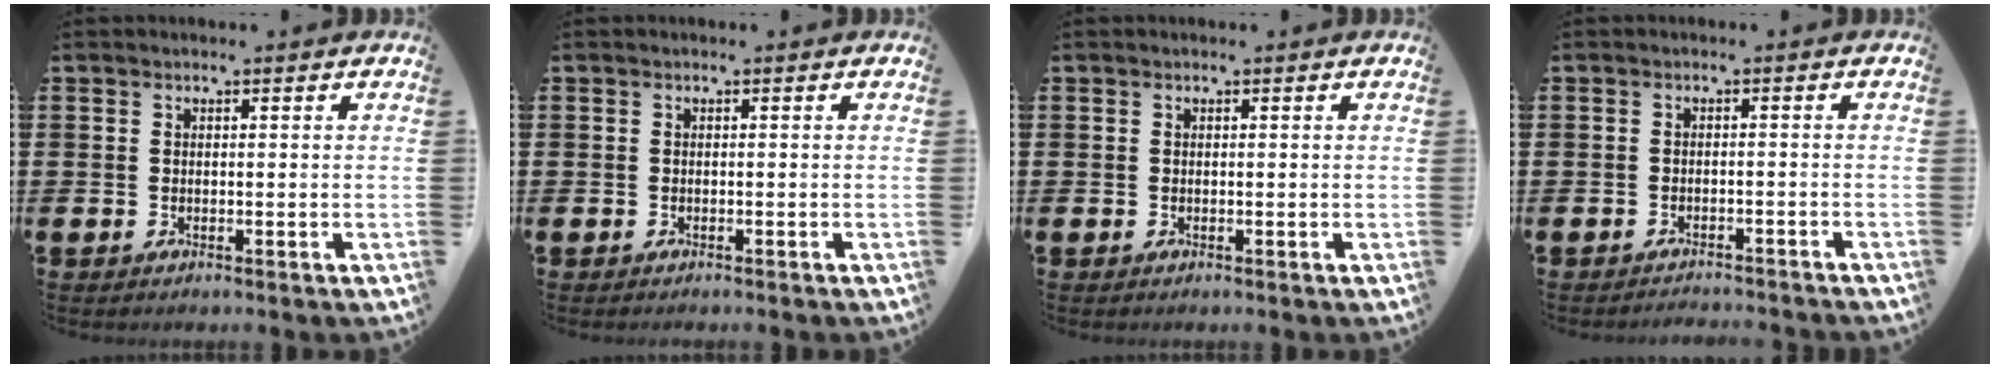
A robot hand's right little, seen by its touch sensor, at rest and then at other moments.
{"total": 0.0}
{"total": 0.0}
{"total": 1.4, "force": [-1.4, -0.1, -0.1], "torque": [-0.001, 0.005, -0.030]}